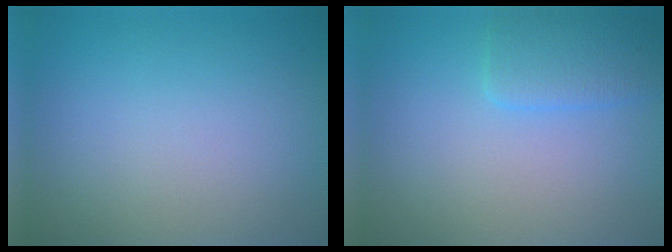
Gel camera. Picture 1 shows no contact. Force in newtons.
{"total": 2.4, "press": 2.4, "slide": 0.1}